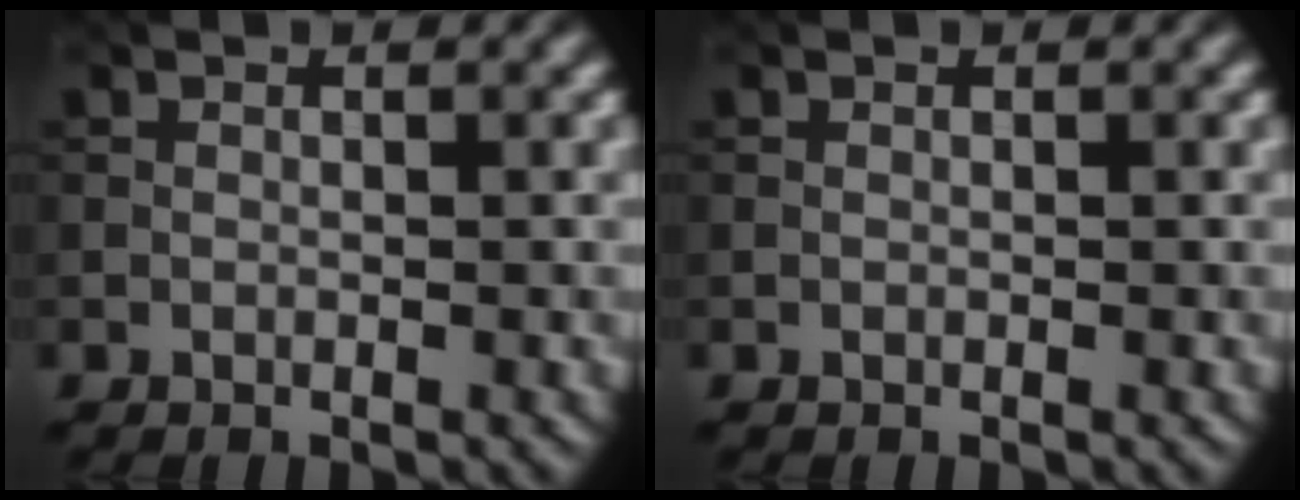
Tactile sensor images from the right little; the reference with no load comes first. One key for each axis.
{"total": 0.0}